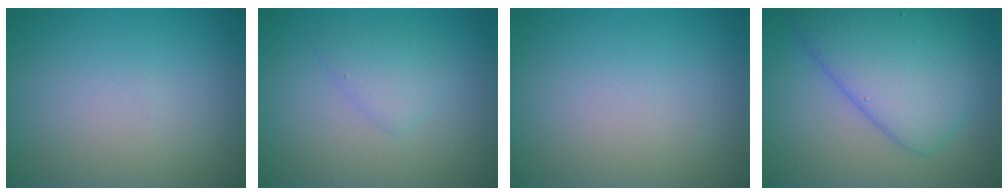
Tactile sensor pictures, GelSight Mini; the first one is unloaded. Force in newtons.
{"total": 1.7, "press": 1.7, "slide": 0.1}
{"total": 0.0}
{"total": 7.5, "press": 7.5, "slide": 0.3}